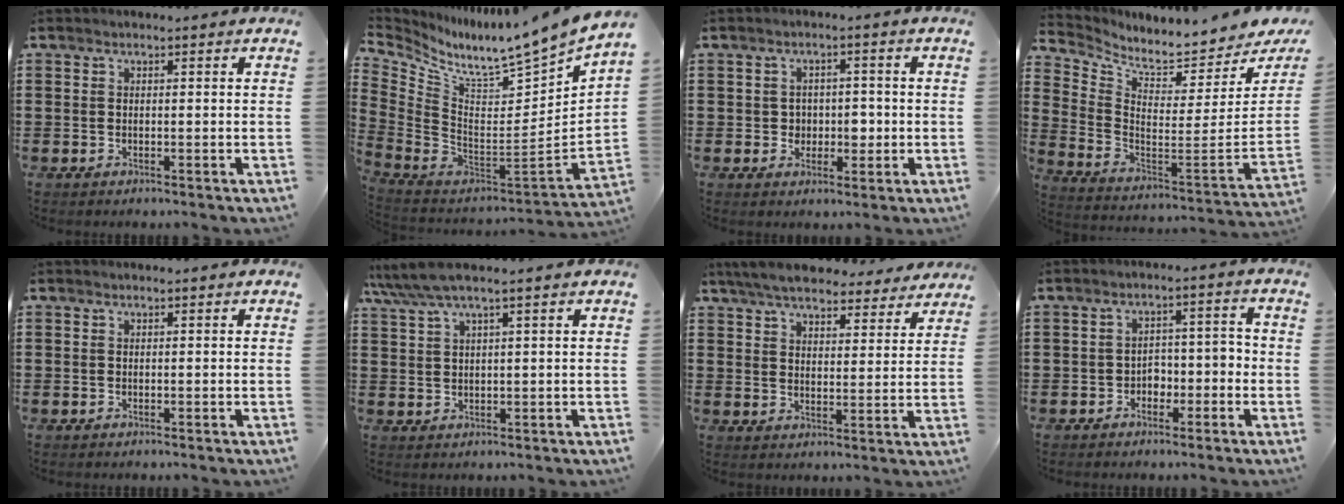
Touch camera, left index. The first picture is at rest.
{"total": 7.9, "force": [6.8, -0.5, 4.1], "torque": [-0.089, -0.078, 0.097]}
{"total": 3.2, "force": [-0.2, 2.8, 1.5], "torque": [-0.034, 0.003, -0.011]}
{"total": 4.9, "force": [4.7, 0.0, 1.4], "torque": [-0.052, -0.066, 0.074]}
{"total": 0.0}
{"total": 3.5, "force": [2.4, -0.1, 2.5], "torque": [-0.064, -0.004, 0.039]}
{"total": 6.6, "force": [6.2, 1.2, 2.1], "torque": [-0.065, -0.019, 0.112]}
{"total": 3.2, "force": [-2.1, 1.9, 1.4], "torque": [-0.034, 0.008, -0.047]}